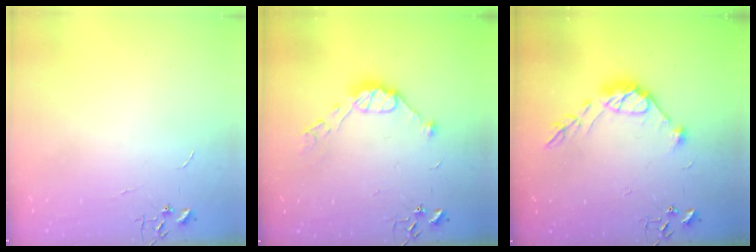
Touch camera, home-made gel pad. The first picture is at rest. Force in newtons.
{"total": 10.5, "press": 10.5, "slide": 0.7}
{"total": 11.6, "press": 11.6, "slide": 0.9}